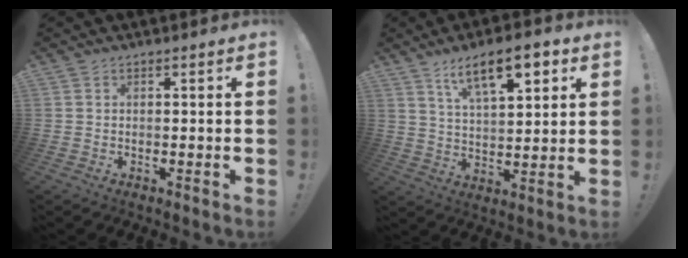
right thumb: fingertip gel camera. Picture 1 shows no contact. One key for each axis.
{"total": 13.7, "fx": 7.6, "fy": 4.8, "fz": 10.4, "tx": -0.168, "ty": -0.022, "tz": 0.124}